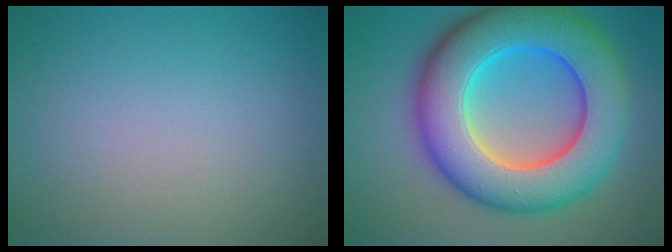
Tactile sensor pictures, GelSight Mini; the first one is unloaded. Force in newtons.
{"total": 13.3, "press": 13.3, "slide": 0.2}